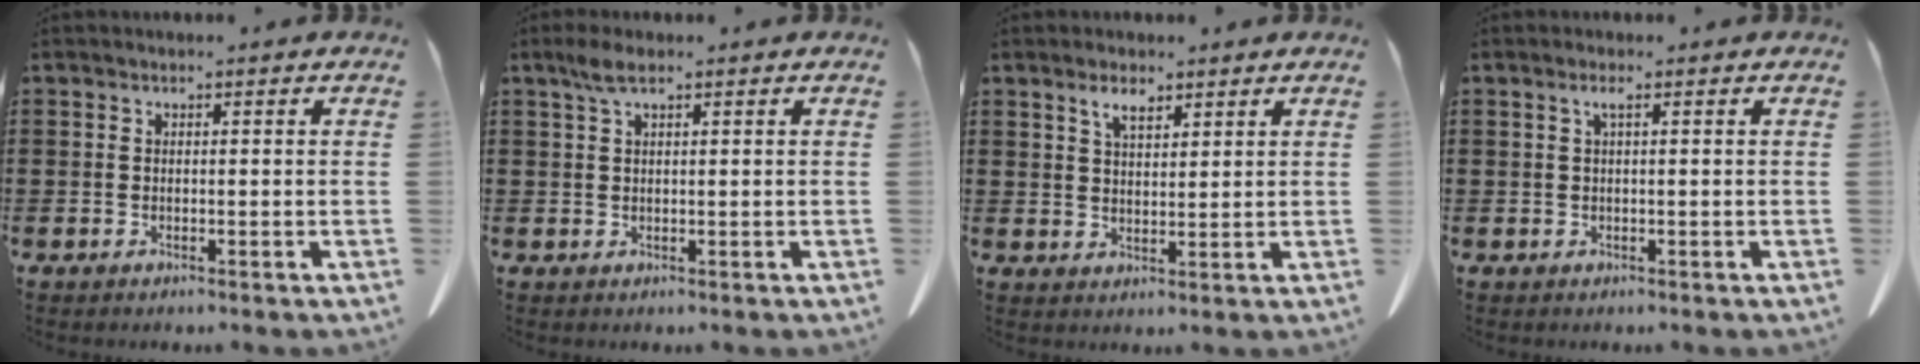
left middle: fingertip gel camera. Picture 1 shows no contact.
{"total": 2.6, "force": [1.4, 1.0, 2.0], "torque": [-0.045, 0.007, 0.023]}
{"total": 3.6, "force": [2.6, 1.3, 2.0], "torque": [-0.037, 0.002, 0.045]}
{"total": 1.3, "force": [0.4, 0.2, 1.2], "torque": [-0.025, 0.004, 0.007]}